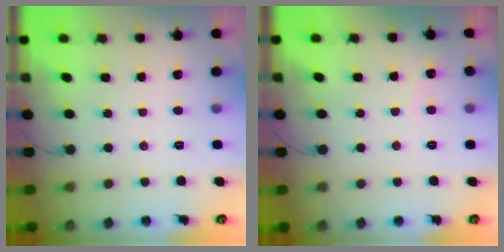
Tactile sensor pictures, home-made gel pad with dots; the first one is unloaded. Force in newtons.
{"total": 2.2, "press": 2.2, "slide": 0.0}